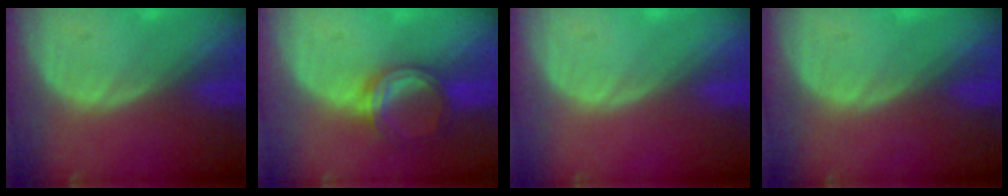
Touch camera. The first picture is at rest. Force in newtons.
{"total": 5.2, "press": 4.9, "slide": 1.7}
{"total": 0.0}
{"total": 0.0}